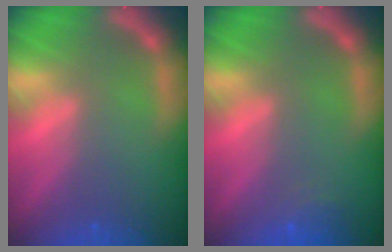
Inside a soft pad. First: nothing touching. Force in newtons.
{"total": 1.9}